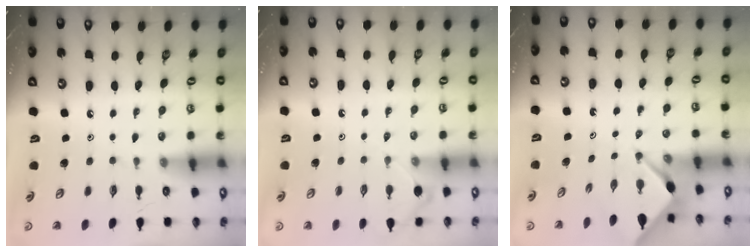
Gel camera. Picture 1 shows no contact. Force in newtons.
{"total": 3.9, "press": 3.8, "slide": 0.6}
{"total": 2.1, "press": 2.1, "slide": 0.3}